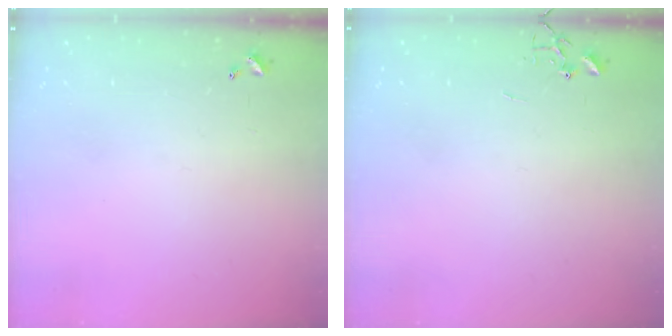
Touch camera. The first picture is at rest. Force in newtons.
{"total": 0.0}